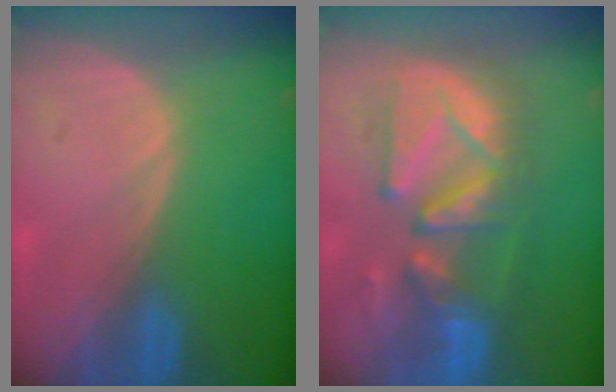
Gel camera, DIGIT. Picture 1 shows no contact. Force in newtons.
{"total": 10.8, "press": 10.5, "slide": 2.7}